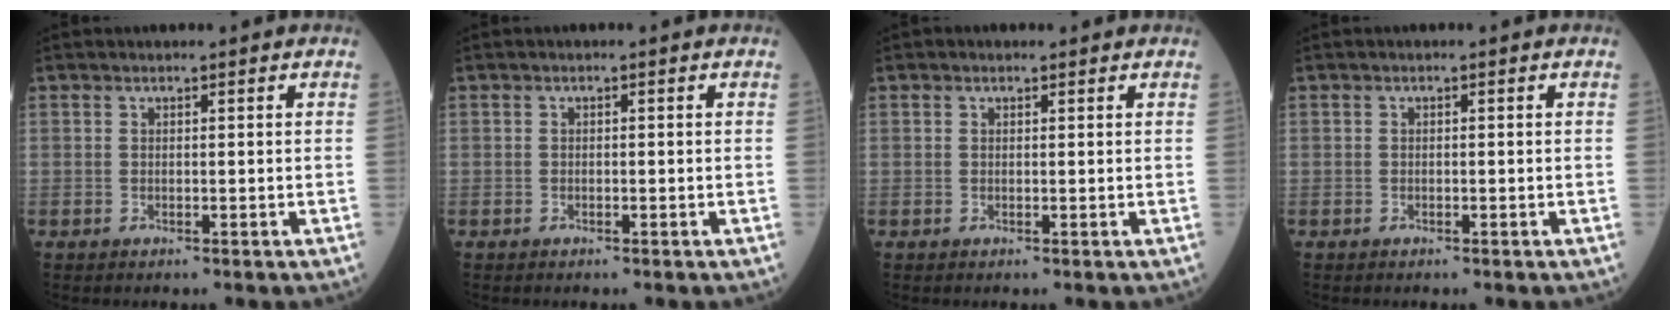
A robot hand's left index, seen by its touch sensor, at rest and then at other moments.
{"total": 0.0}
{"total": 0.6, "force": [0.4, 0.4, 0.1], "torque": [-0.006, -0.002, 0.002]}
{"total": 0.0}